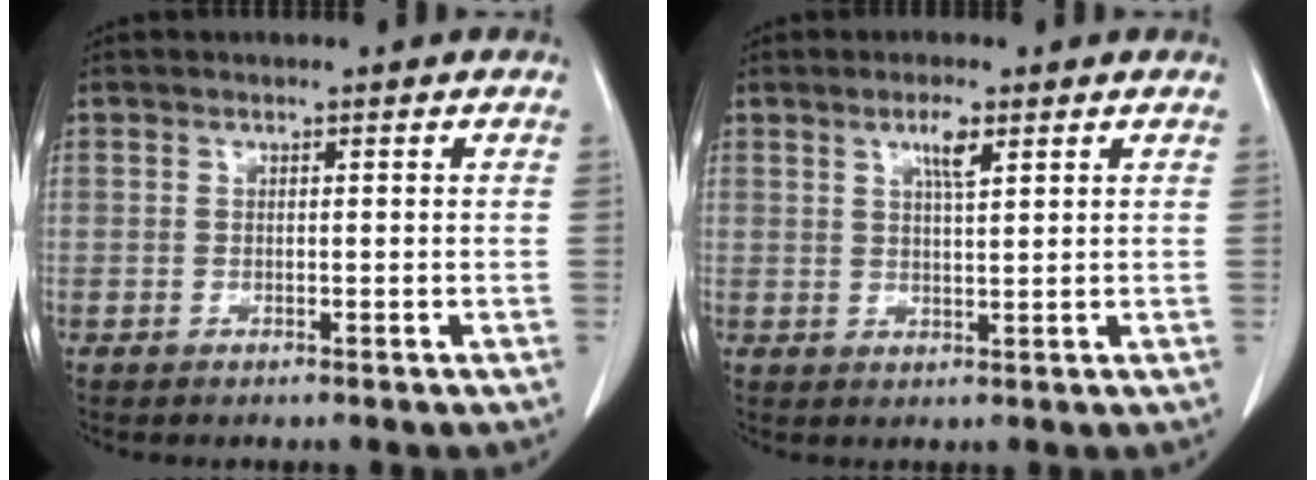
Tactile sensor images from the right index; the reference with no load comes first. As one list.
[{"total": 3.2, "force": [1.8, 0.3, 2.7], "torque": [-0.049, -0.001, 0.031]}]